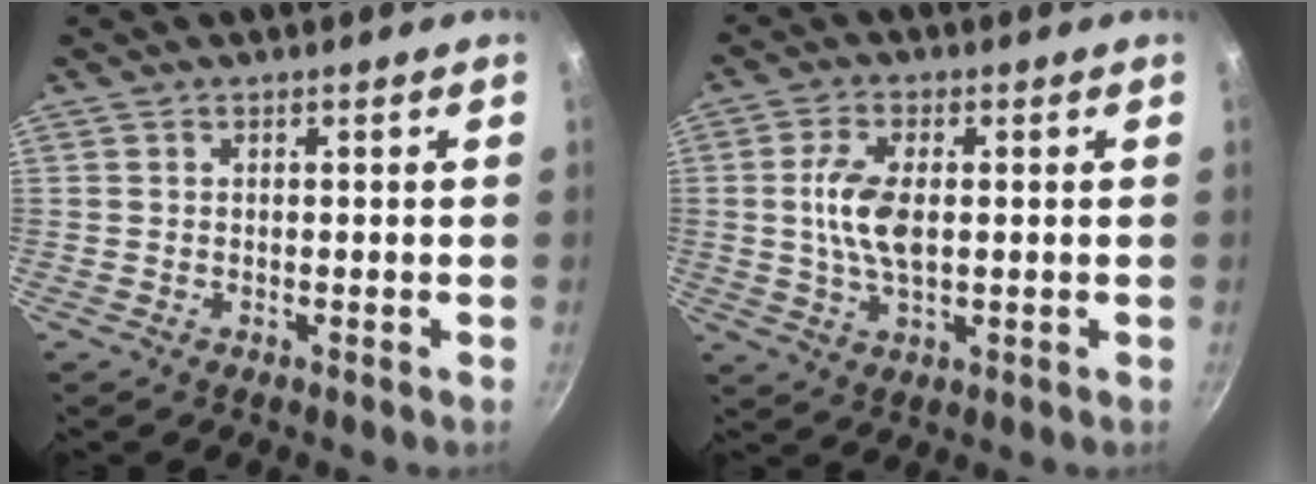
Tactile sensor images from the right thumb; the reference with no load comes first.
{"total": 8.2, "force": [0.6, 4.1, 7.1], "torque": [-0.140, 0.003, 0.009]}